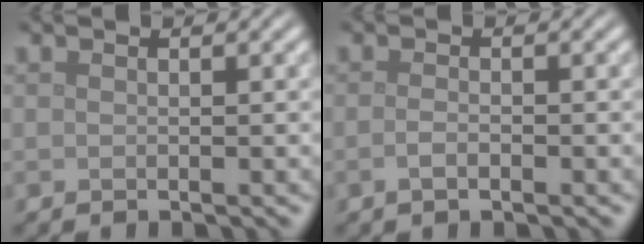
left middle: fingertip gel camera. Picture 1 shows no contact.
{"total": 1.0, "force": [-0.5, 0.4, 0.8], "torque": [-0.018, 0.000, -0.010]}